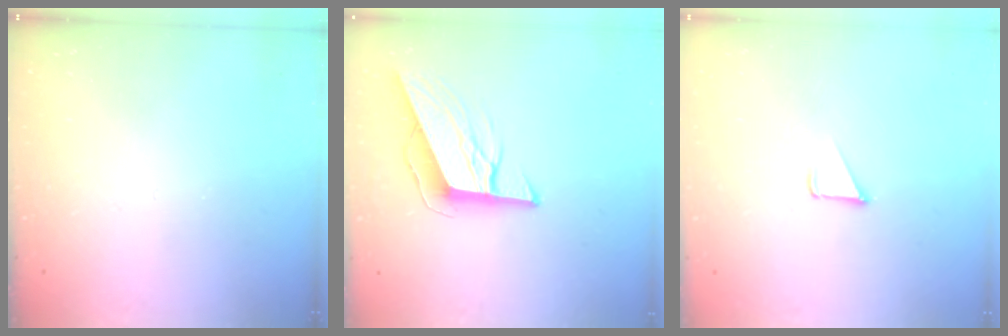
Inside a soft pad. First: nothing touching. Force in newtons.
{"total": 9.8, "press": 9.6, "slide": 2.3}
{"total": 2.3, "press": 2.3, "slide": 0.2}